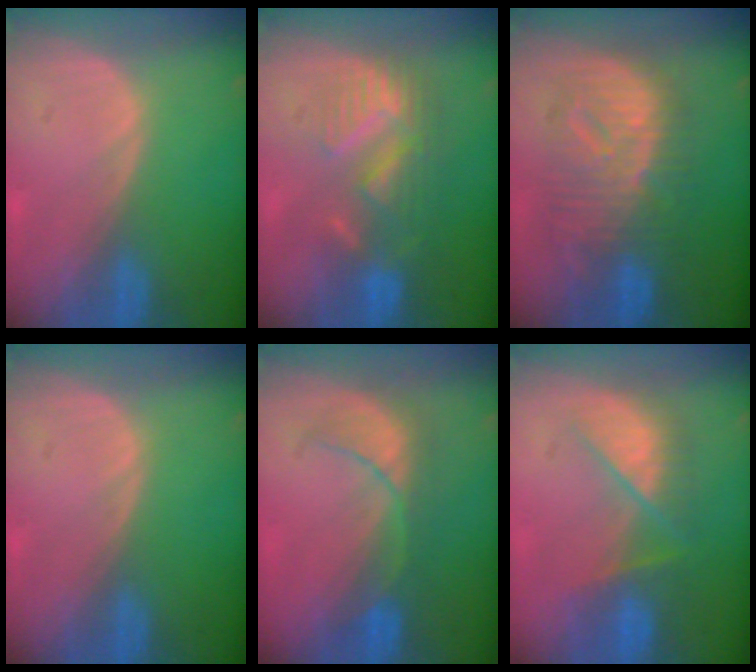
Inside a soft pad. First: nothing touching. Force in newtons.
{"total": 8.9, "press": 8.0, "slide": 3.7}
{"total": 10.8, "press": 10.8, "slide": 0.8}
{"total": 0.0}
{"total": 5.9, "press": 5.9, "slide": 0.8}
{"total": 7.5, "press": 7.3, "slide": 1.9}